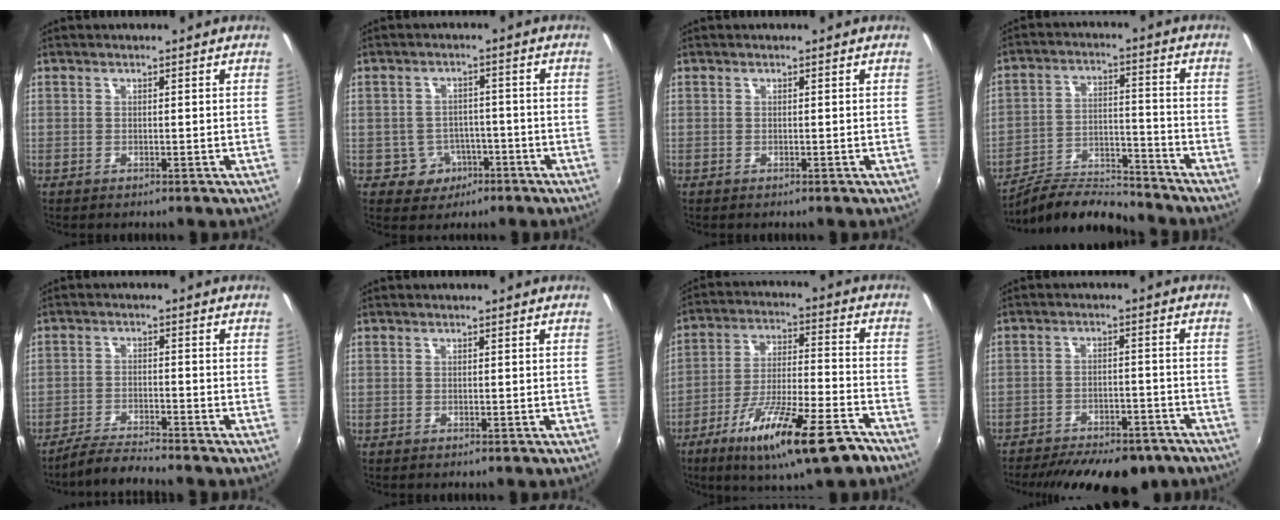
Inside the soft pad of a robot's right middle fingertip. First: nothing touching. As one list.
[{"total": 5.5, "force": [-2.6, 4.7, 0.9], "torque": [-0.030, 0.012, -0.028]}, {"total": 0.0}, {"total": 10.9, "force": [-10.5, 1.8, 2.3], "torque": [-0.057, 0.006, -0.183]}, {"total": 5.3, "force": [-5.0, -0.2, 1.5], "torque": [-0.052, -0.007, -0.095]}, {"total": 0.0}, {"total": 18.1, "force": [-11.5, 3.0, 13.6], "torque": [-0.246, -0.043, -0.190]}, {"total": 19.5, "force": [-15.4, 7.2, 9.6], "torque": [-0.190, -0.025, -0.199]}]